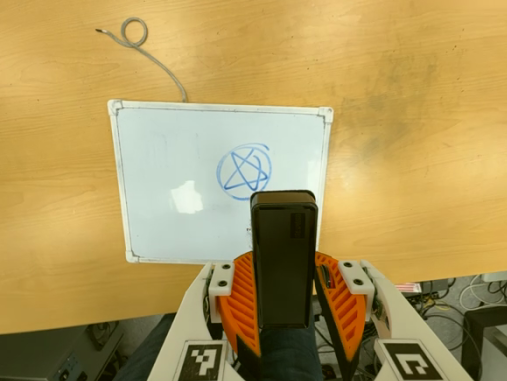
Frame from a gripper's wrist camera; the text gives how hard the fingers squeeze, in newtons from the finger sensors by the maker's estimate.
{"total": 5.0, "left": 4.7, "right": 5.3}